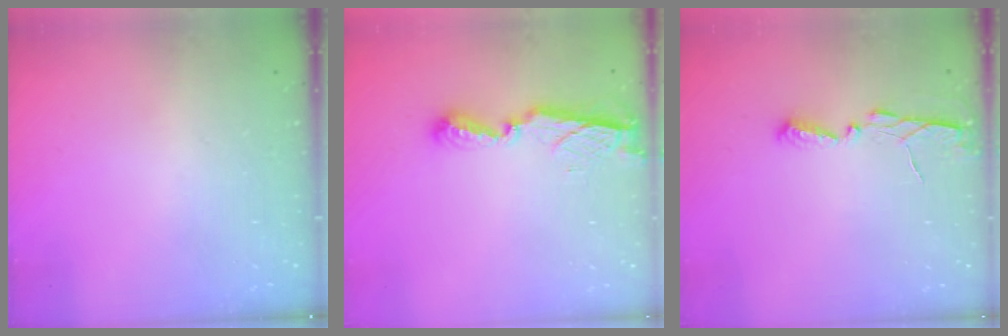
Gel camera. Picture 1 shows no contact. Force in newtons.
{"total": 7.9, "press": 7.8, "slide": 0.3}
{"total": 4.9, "press": 4.9, "slide": 0.3}